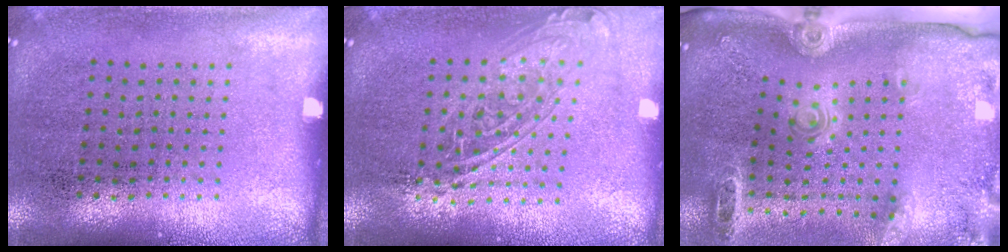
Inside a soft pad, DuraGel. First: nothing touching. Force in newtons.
{"total": 1.5, "press": 1.3, "slide": 0.9}
{"total": 2.9, "press": 2.0, "slide": 2.1}